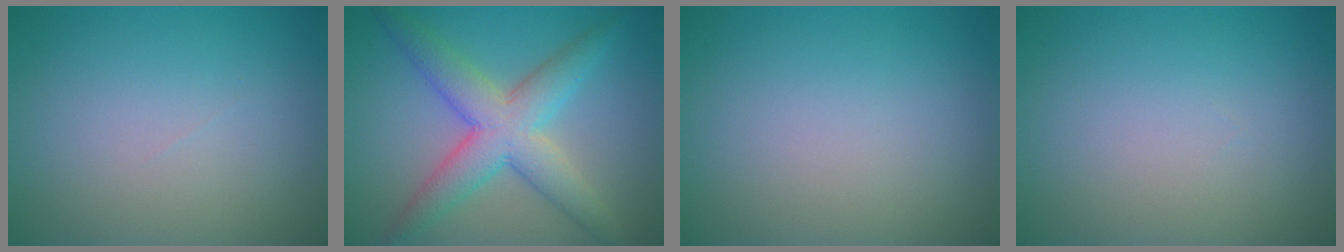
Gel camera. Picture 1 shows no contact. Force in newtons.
{"total": 6.3, "press": 6.3, "slide": 0.2}
{"total": 0.0}
{"total": 0.0}